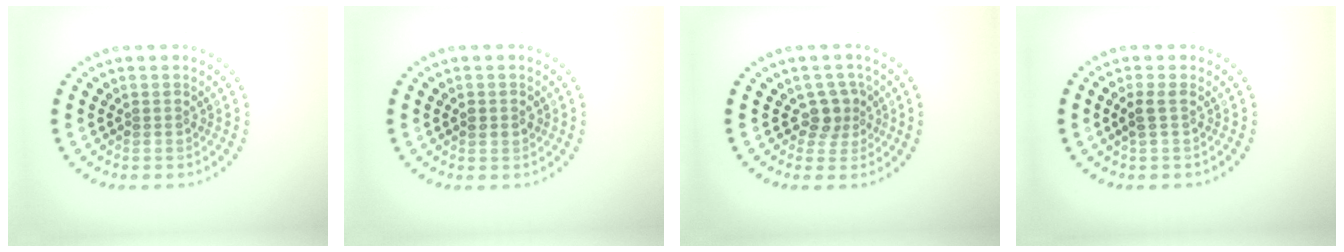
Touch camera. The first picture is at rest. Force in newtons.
{"total": 1.4, "press": 1.4, "slide": 0.1}
{"total": 2.2, "press": 1.8, "slide": 1.3}
{"total": 1.2, "press": 1.0, "slide": 0.7}